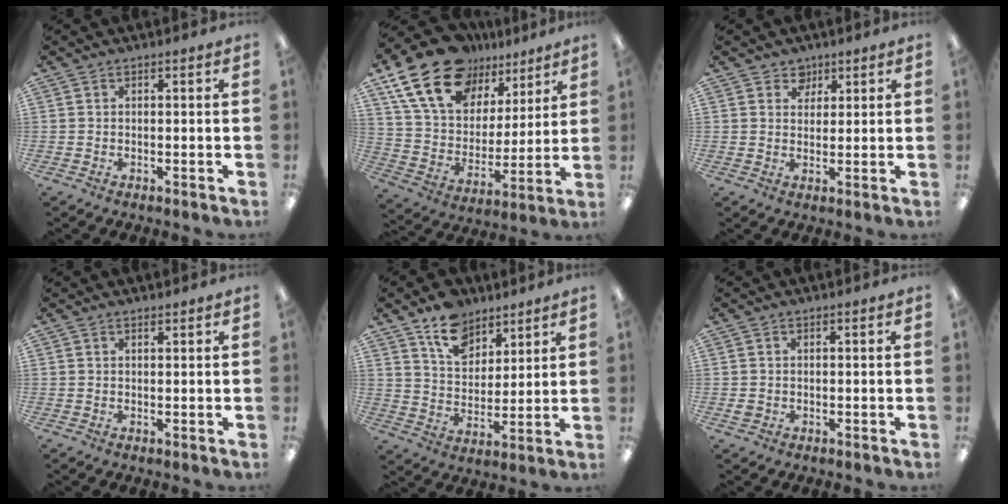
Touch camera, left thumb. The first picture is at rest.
{"total": 21.4, "force": [14.3, 12.3, 10.2], "torque": [-0.201, -0.076, 0.263]}
{"total": 4.0, "force": [2.7, 2.8, 0.3], "torque": [0.006, -0.012, 0.046]}
{"total": 0.8, "force": [0.8, 0.2, 0.2], "torque": [-0.004, 0.000, 0.015]}
{"total": 12.1, "force": [8.6, 7.4, 4.2], "torque": [-0.067, -0.046, 0.161]}
{"total": 1.1, "force": [0.1, 1.0, 0.5], "torque": [-0.009, 0.004, 0.001]}